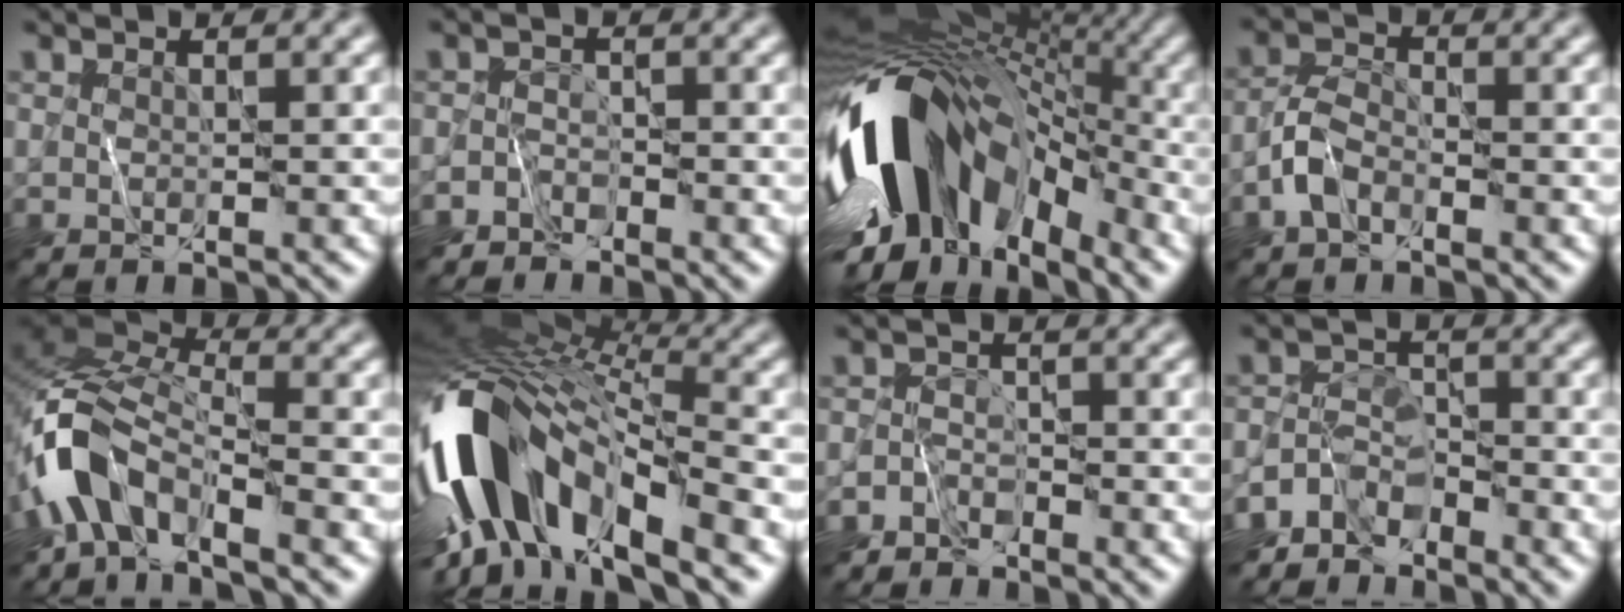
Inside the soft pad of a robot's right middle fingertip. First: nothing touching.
{"total": 1.9, "force": [-1.7, 0.9, -0.1], "torque": [0.006, 0.005, -0.041]}
{"total": 15.7, "force": [-3.5, 10.3, 11.4], "torque": [-0.218, -0.006, -0.065]}
{"total": 3.0, "force": [-1.8, 1.8, 1.7], "torque": [-0.031, 0.007, -0.049]}
{"total": 7.0, "force": [-4.3, 3.3, 4.4], "torque": [-0.078, 0.005, -0.100]}
{"total": 14.5, "force": [-5.2, 6.9, 11.6], "torque": [-0.228, 0.017, -0.104]}
{"total": 2.3, "force": [-2.0, 1.1, 0.1], "torque": [0.002, 0.003, -0.050]}
{"total": 4.2, "force": [-3.5, 2.1, 1.2], "torque": [-0.012, -0.004, -0.074]}